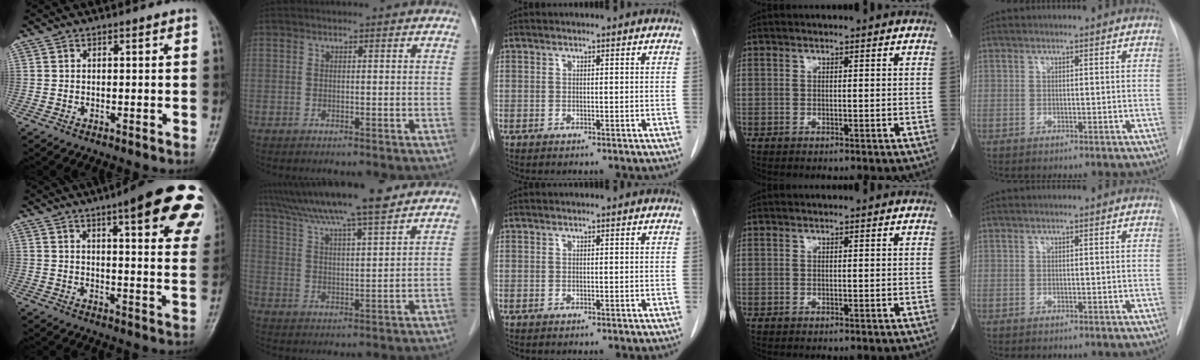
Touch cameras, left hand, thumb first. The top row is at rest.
{"thumb": {"total": 21.8, "force": [12.1, 5.2, 17.3], "torque": [-0.195, -0.029, 0.138]}, "index": {"total": 14.7, "force": [12.2, 0.7, 8.3], "torque": [-0.140, 0.023, 0.197]}}